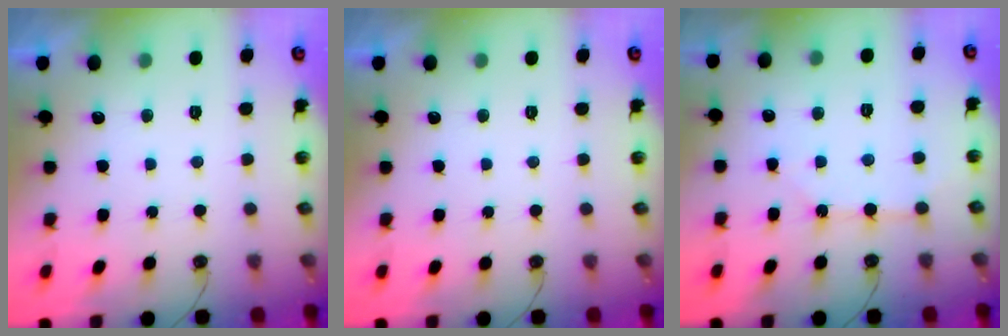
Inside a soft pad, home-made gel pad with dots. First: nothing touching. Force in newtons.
{"total": 0.0}
{"total": 3.3, "press": 3.3, "slide": 0.4}